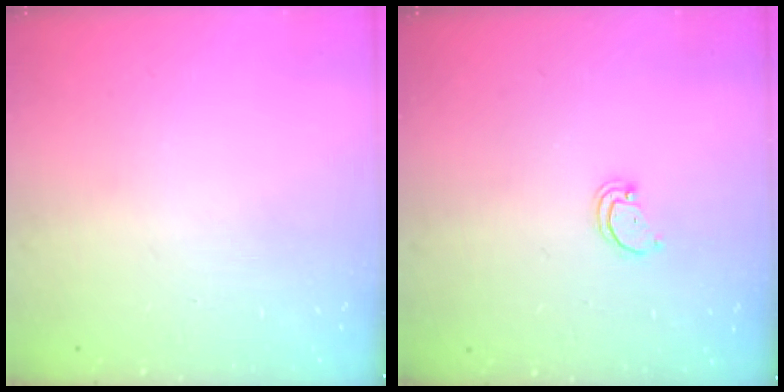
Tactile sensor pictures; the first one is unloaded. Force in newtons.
{"total": 1.5, "press": 1.5, "slide": 0.1}